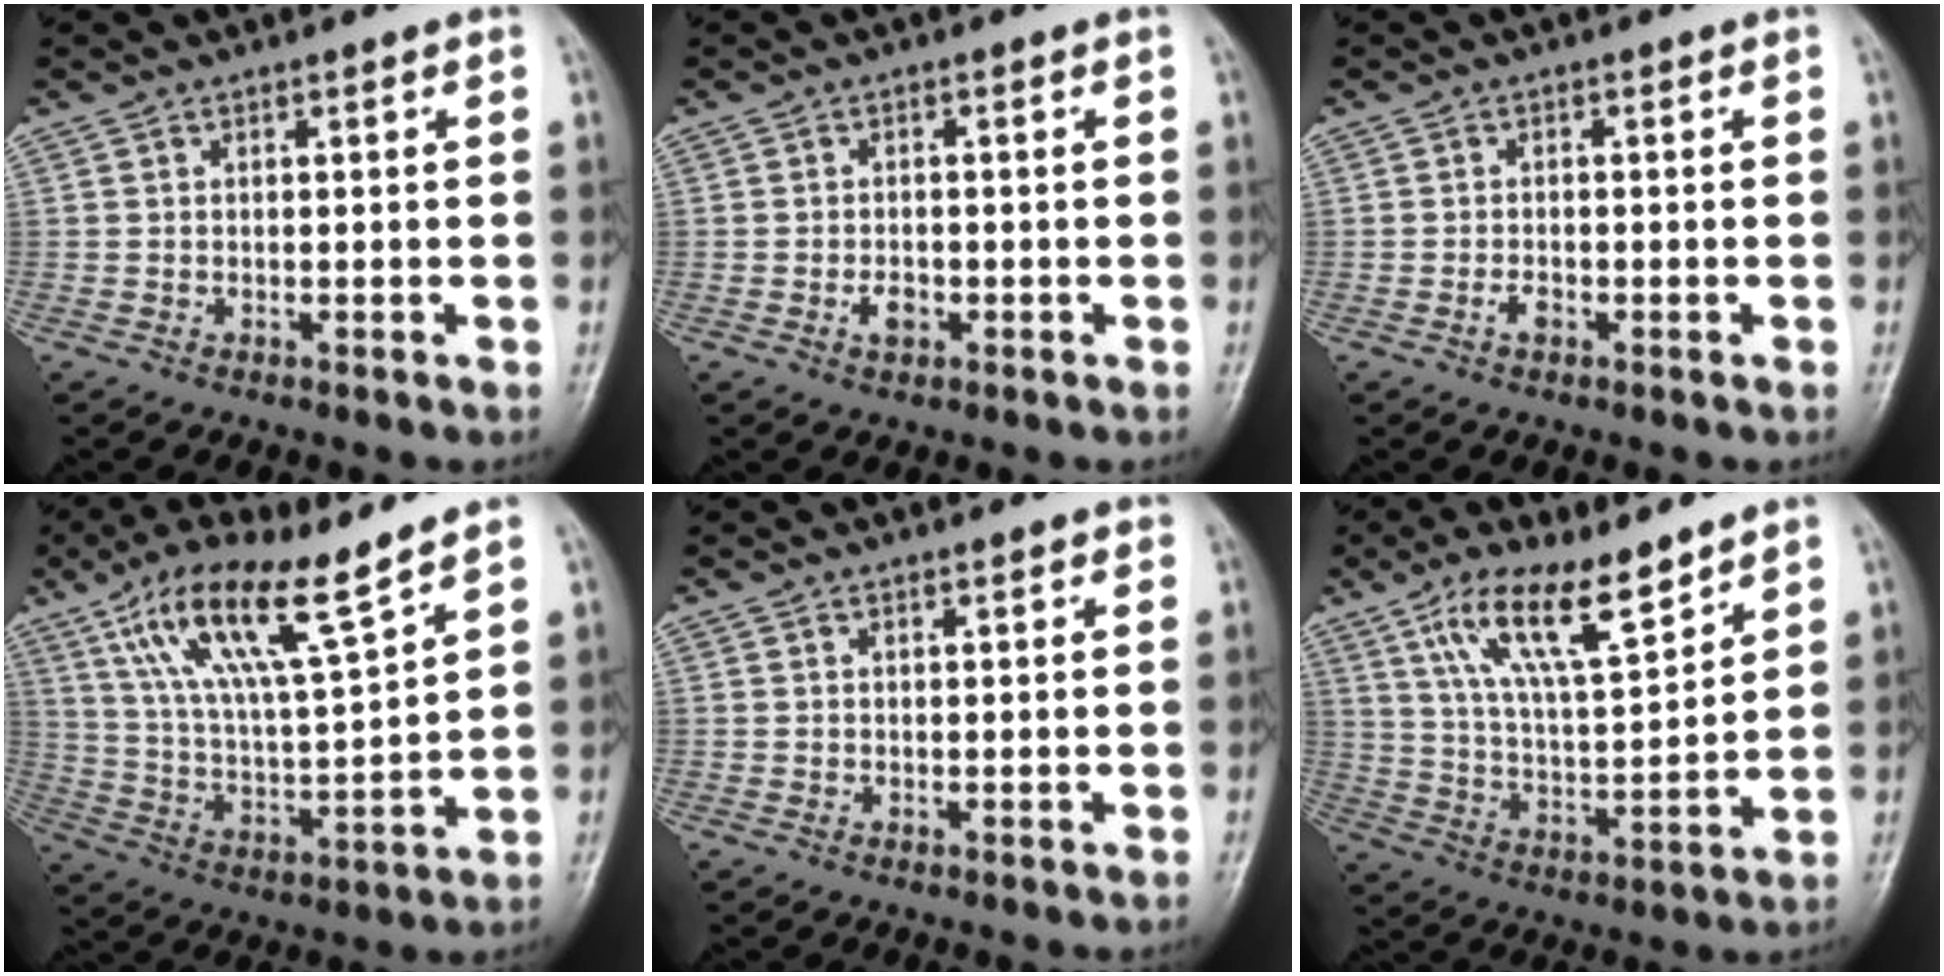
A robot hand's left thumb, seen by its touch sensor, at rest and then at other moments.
{"total": 2.5, "force": [-0.9, 1.6, 1.6], "torque": [-0.022, 0.002, -0.015]}
{"total": 1.6, "force": [-0.8, 1.0, 1.0], "torque": [-0.016, 0.002, -0.016]}
{"total": 16.0, "force": [10.3, 2.9, 11.9], "torque": [-0.211, -0.043, 0.202]}
{"total": 0.8, "force": [0.7, 0.3, 0.3], "torque": [-0.005, -0.004, 0.010]}
{"total": 13.6, "force": [9.0, 3.8, 9.5], "torque": [-0.153, -0.048, 0.173]}